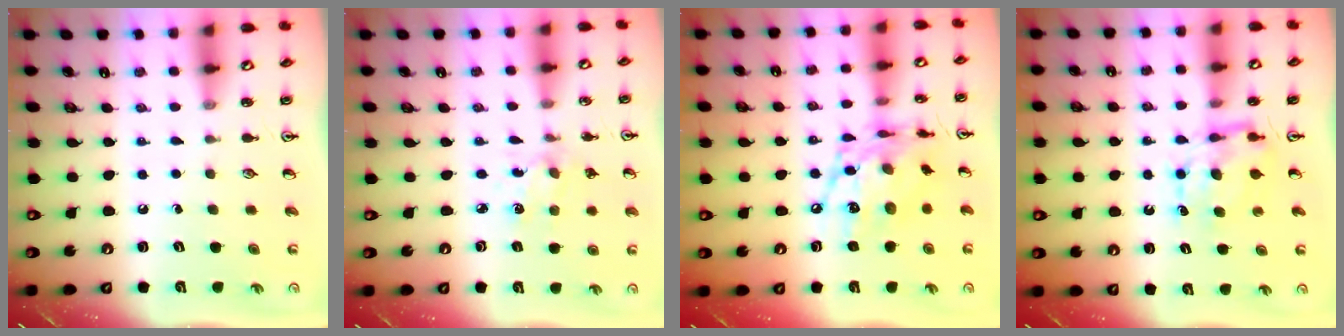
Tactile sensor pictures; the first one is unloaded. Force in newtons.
{"total": 2.6, "press": 2.5, "slide": 0.8}
{"total": 15.4, "press": 15.3, "slide": 1.5}
{"total": 6.9, "press": 6.9, "slide": 0.2}